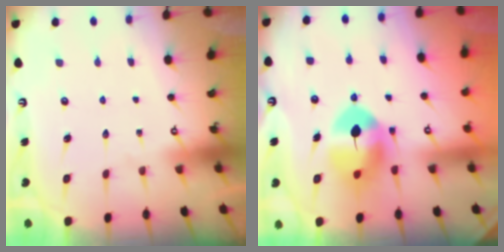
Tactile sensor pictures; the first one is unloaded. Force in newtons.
{"total": 11.2, "press": 11.0, "slide": 1.5}